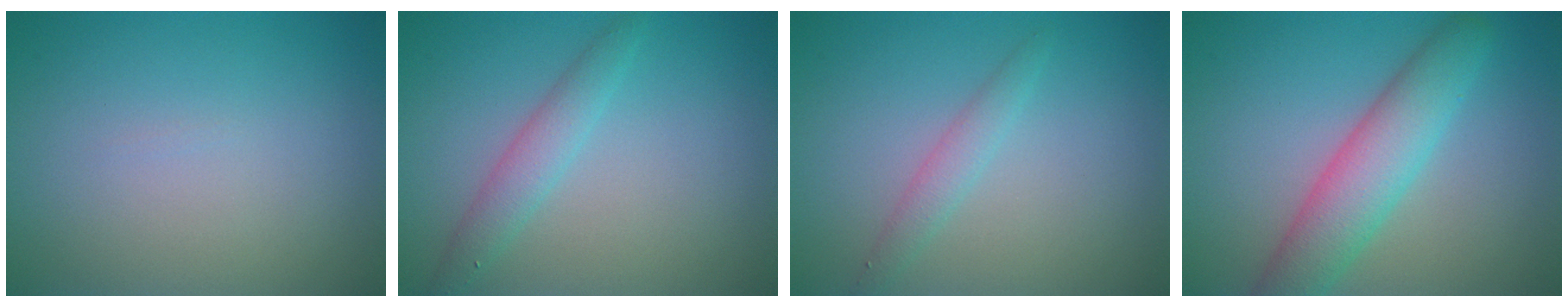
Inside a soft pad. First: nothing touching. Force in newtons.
{"total": 2.3, "press": 2.3, "slide": 0.0}
{"total": 1.6, "press": 1.6, "slide": 0.0}
{"total": 5.6, "press": 5.6, "slide": 0.2}